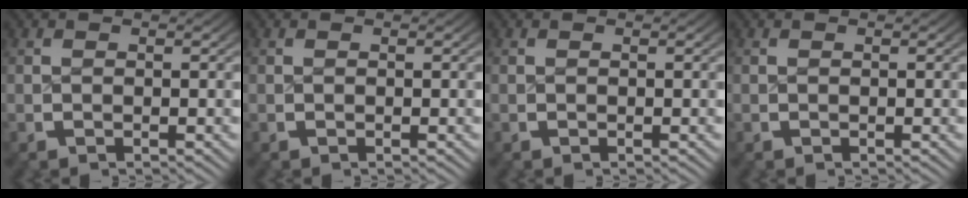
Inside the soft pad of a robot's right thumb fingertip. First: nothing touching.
{"total": 0.0}
{"total": 0.0}
{"total": 0.0}